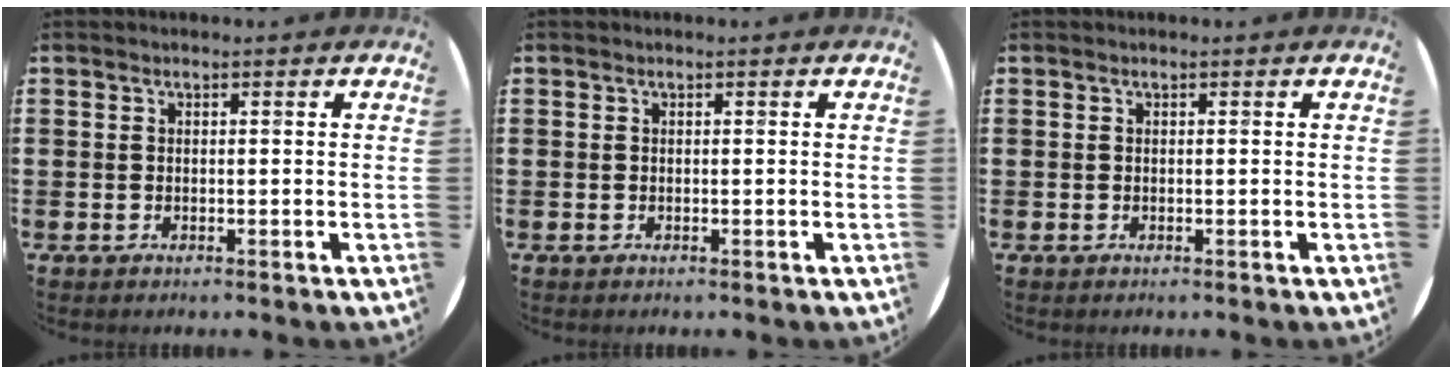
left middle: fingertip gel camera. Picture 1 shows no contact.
{"total": 0.0}
{"total": 0.0}